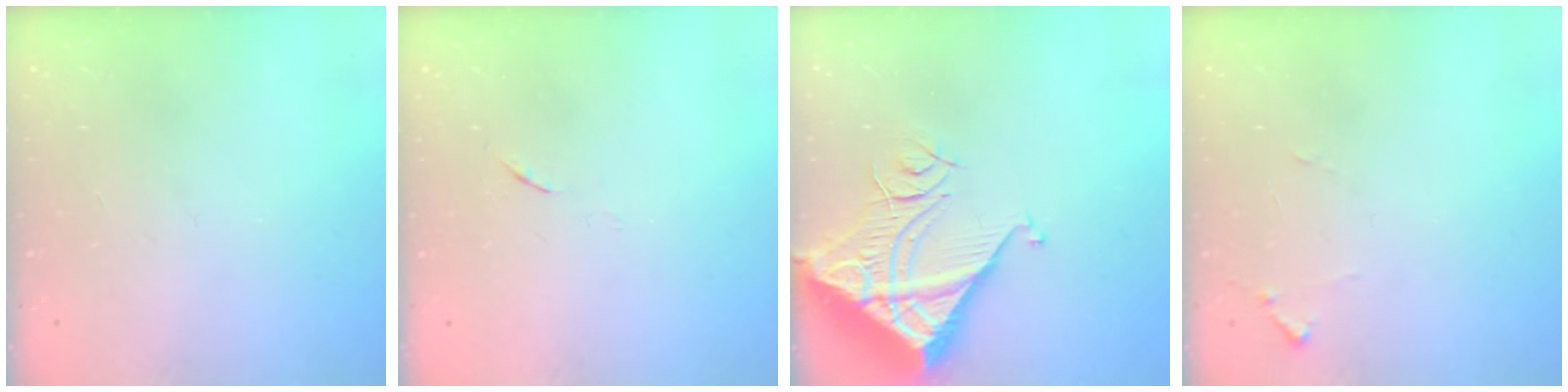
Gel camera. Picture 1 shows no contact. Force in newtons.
{"total": 3.5, "press": 3.4, "slide": 0.6}
{"total": 10.3, "press": 10.3, "slide": 1.3}
{"total": 5.8, "press": 5.7, "slide": 0.4}